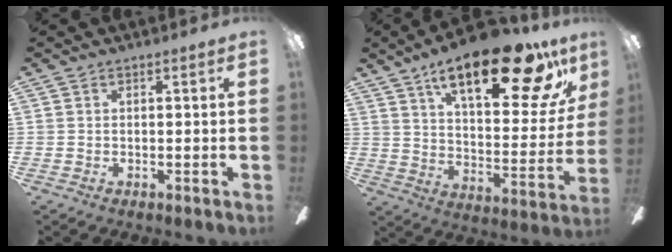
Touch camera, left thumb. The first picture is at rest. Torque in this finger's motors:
{"motor_torque": [0.50, 0.67, 1.36, -1.41, 0.26]}